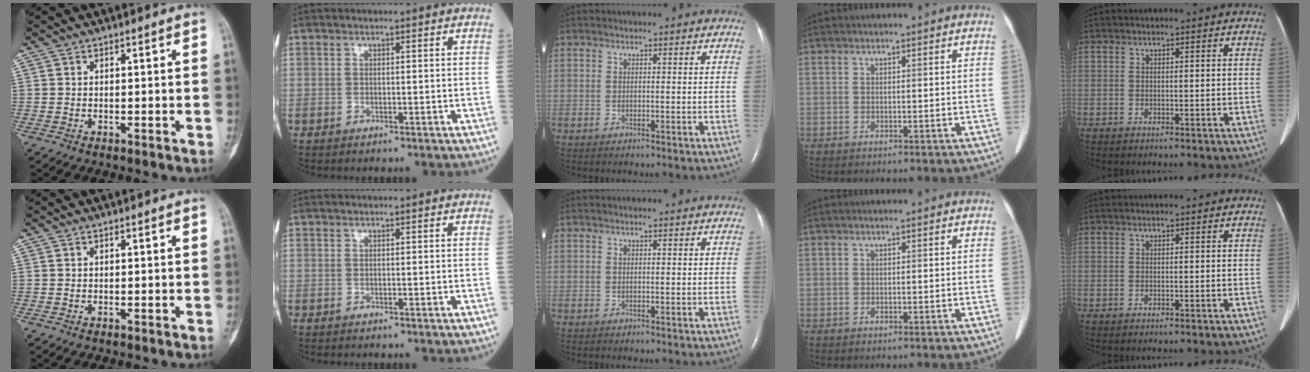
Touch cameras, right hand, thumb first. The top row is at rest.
{}